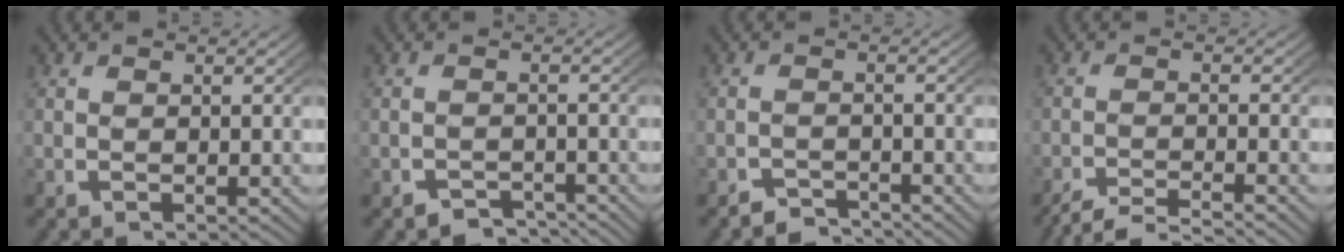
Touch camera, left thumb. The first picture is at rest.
{"total": 3.1, "force": [-2.6, 1.3, 0.9], "torque": [-0.007, -0.014, -0.044]}
{"total": 2.6, "force": [-2.4, 0.7, 0.4], "torque": [-0.002, -0.011, -0.046]}
{"total": 4.8, "force": [-4.3, 1.2, 1.7], "torque": [-0.030, -0.012, -0.071]}